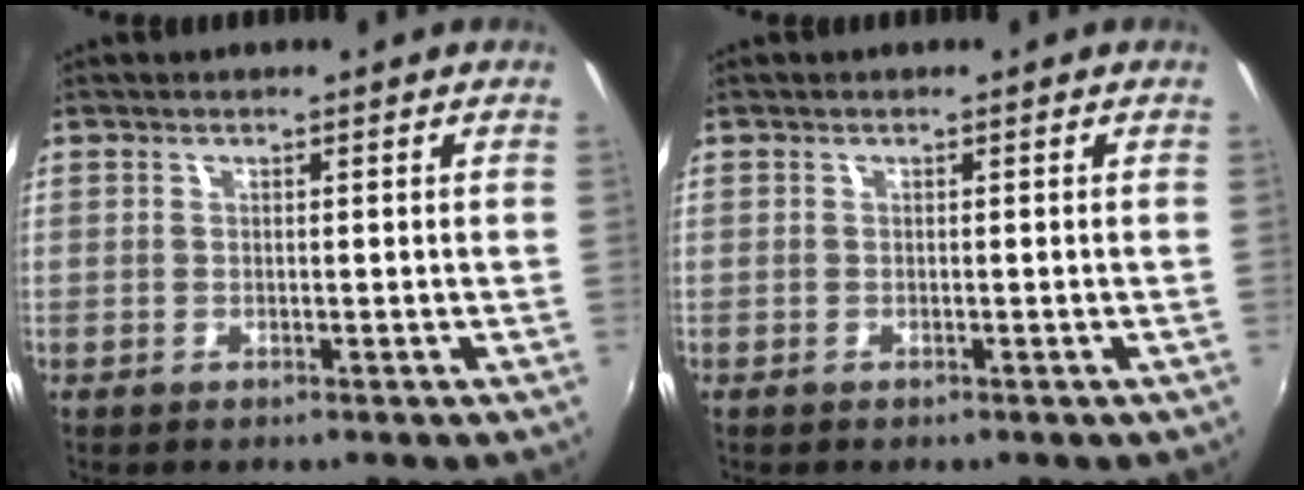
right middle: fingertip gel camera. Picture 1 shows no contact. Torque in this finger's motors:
{"motor_torque": [0.23, -0.08, 0.07, 0.01]}